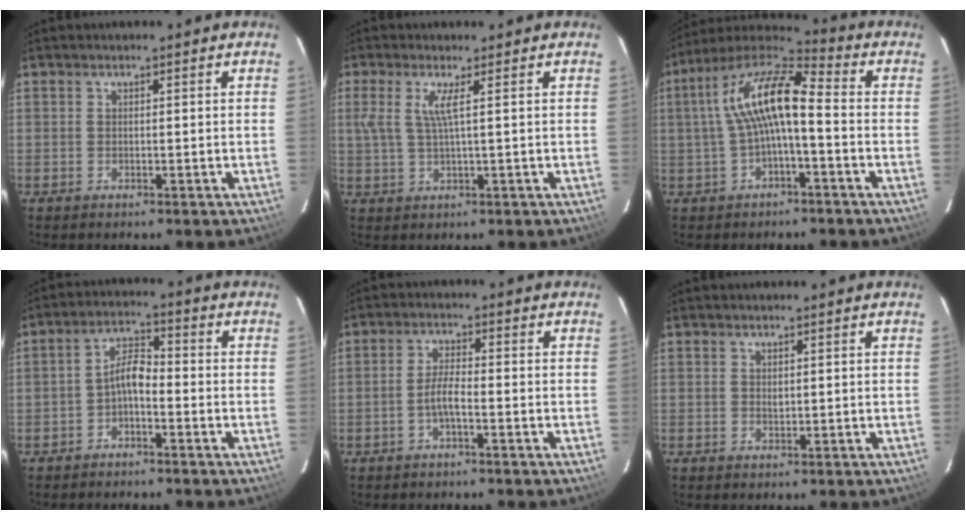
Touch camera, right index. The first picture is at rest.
{"total": 3.6, "force": [1.1, -0.4, 3.4], "torque": [-0.069, 0.001, 0.025]}
{"total": 11.9, "force": [-0.7, 3.4, 11.4], "torque": [-0.224, 0.025, -0.017]}
{"total": 4.2, "force": [-2.1, 1.7, 3.2], "torque": [-0.066, 0.017, -0.038]}
{"total": 3.2, "force": [-1.5, 0.4, 2.8], "torque": [-0.064, 0.006, -0.030]}
{"total": 0.7, "force": [0.3, 0.5, 0.4], "torque": [-0.006, 0.001, 0.008]}